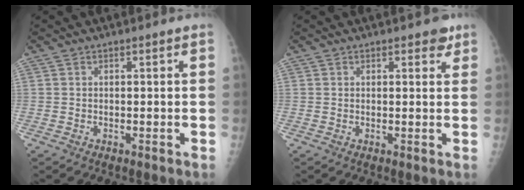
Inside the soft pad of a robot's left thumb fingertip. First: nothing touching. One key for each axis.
{"total": 2.1, "fx": 1.4, "fy": 1.2, "fz": 1.0, "tx": 0.006, "ty": -0.004, "tz": 0.012}